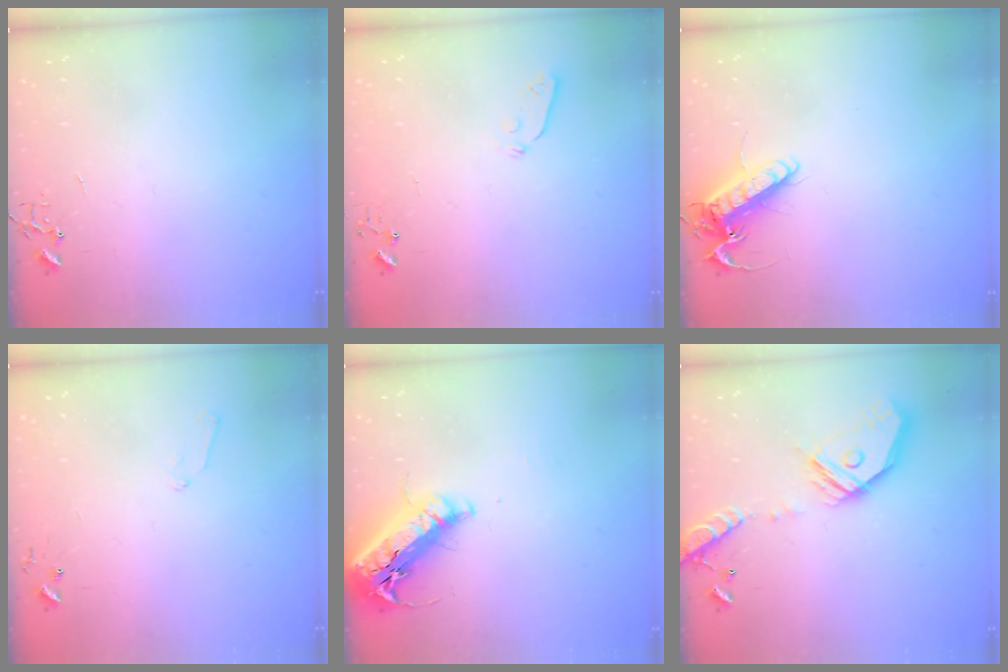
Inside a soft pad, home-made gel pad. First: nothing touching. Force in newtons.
{"total": 3.5, "press": 3.3, "slide": 1.0}
{"total": 13.4, "press": 13.2, "slide": 2.1}
{"total": 6.0, "press": 6.0, "slide": 0.6}
{"total": 21.2, "press": 20.8, "slide": 4.0}
{"total": 18.8, "press": 18.6, "slide": 3.0}